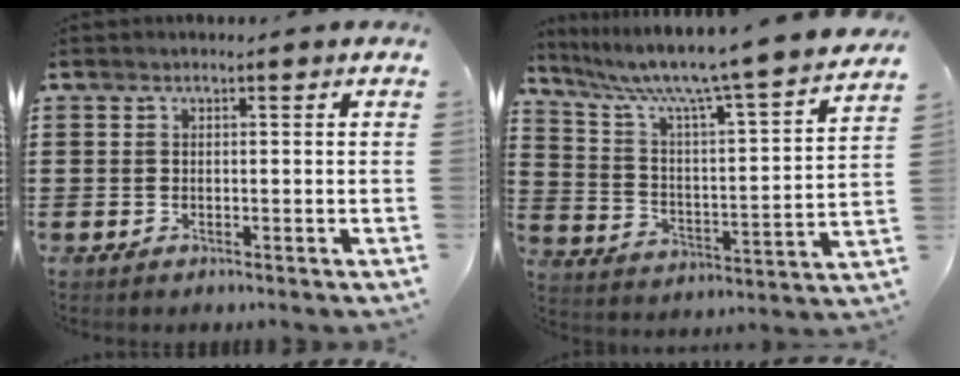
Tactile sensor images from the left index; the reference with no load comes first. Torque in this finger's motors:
{"motor_torque": [1.64, -0.50, 0.40, 0.21]}